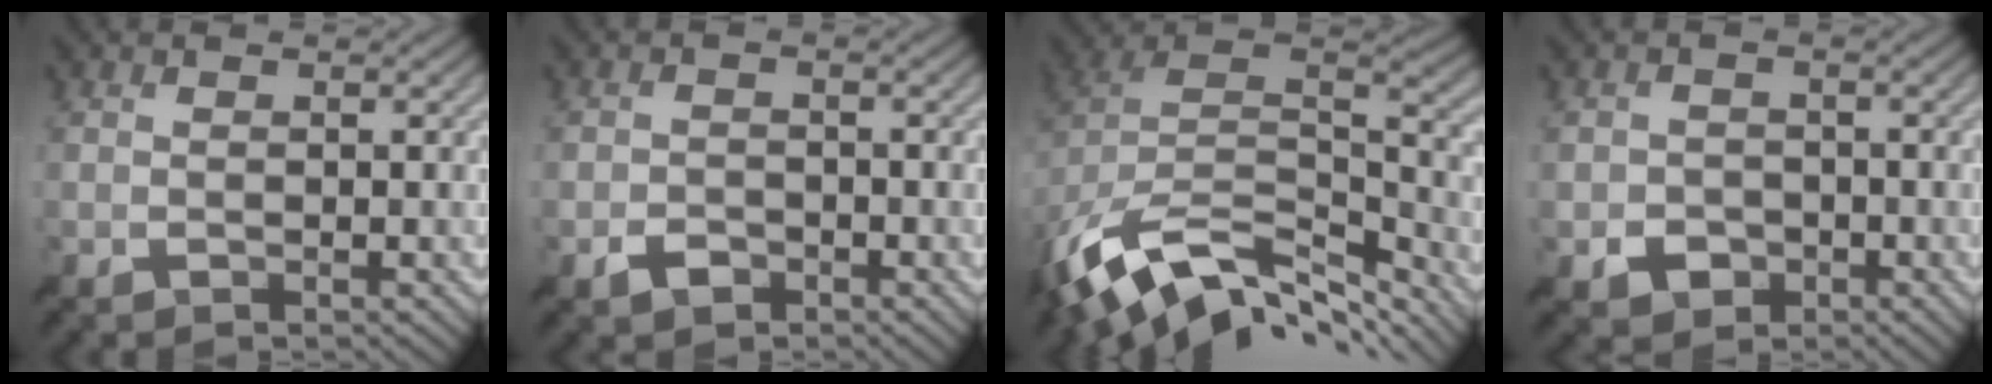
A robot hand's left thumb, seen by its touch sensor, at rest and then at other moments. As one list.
[{"total": 1.7, "force": [-1.2, 1.1, 0.5], "torque": [-0.011, -0.001, -0.024]}, {"total": 13.7, "force": [-7.6, 7.5, 8.6], "torque": [-0.211, -0.030, -0.118]}, {"total": 2.5, "force": [-1.2, 2.1, 0.4], "torque": [-0.006, -0.007, -0.022]}]